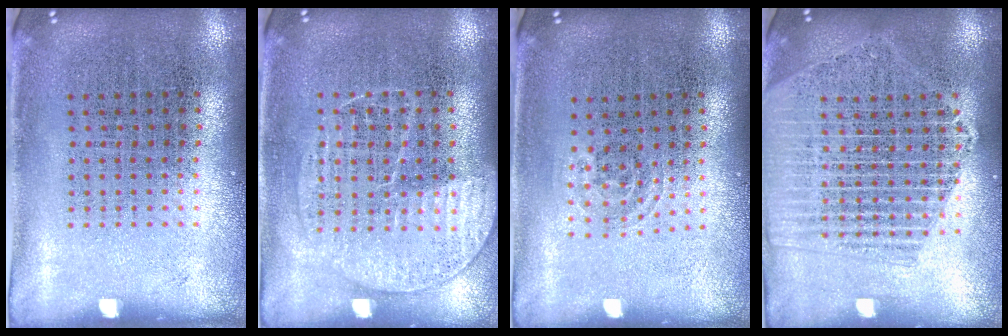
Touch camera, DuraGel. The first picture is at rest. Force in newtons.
{"total": 1.4, "press": 1.4, "slide": 0.4}
{"total": 0.8, "press": 0.6, "slide": 0.6}
{"total": 2.1, "press": 1.9, "slide": 0.8}